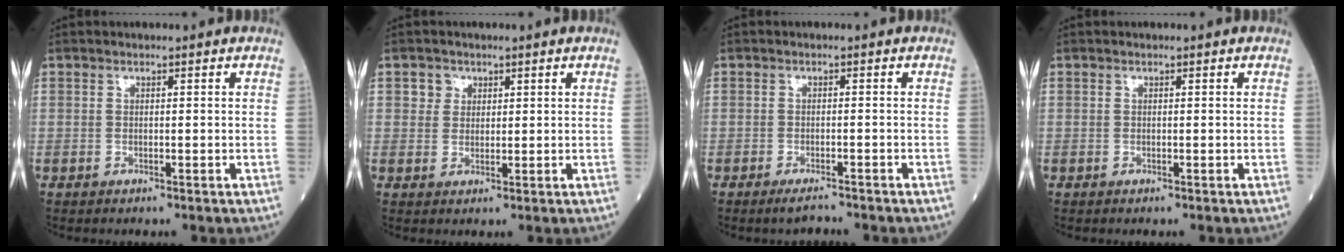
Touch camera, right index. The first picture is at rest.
{"total": 2.2, "force": [1.0, 1.9, 0.3], "torque": [0.004, 0.000, 0.011]}
{"total": 2.5, "force": [-2.3, 0.2, 1.1], "torque": [-0.025, -0.005, -0.036]}
{"total": 0.0}